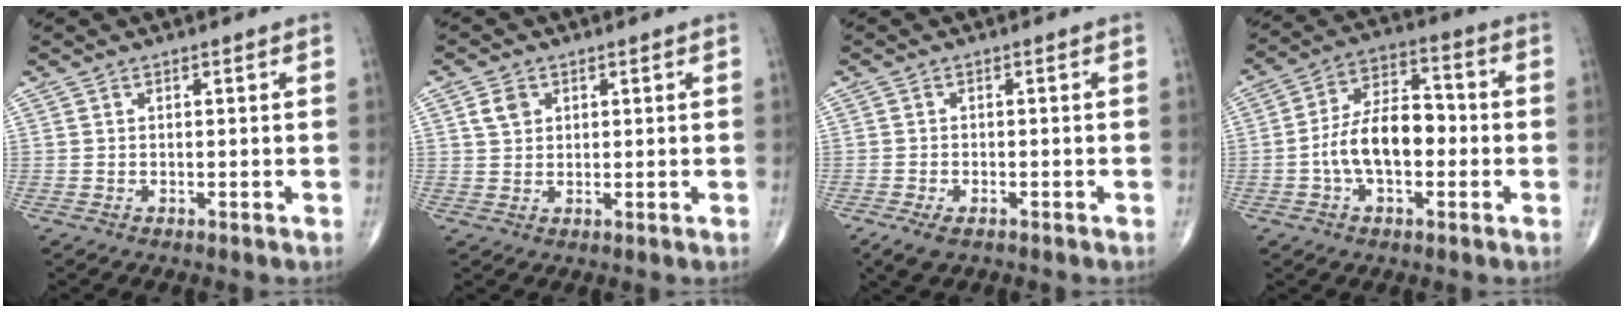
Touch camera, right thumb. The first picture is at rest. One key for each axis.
{"total": 3.3, "fx": 1.3, "fy": 2.5, "fz": 1.6, "tx": -0.019, "ty": -0.002, "tz": 0.026}
{"total": 3.6, "fx": -2.2, "fy": 1.7, "fz": 2.3, "tx": -0.048, "ty": -0.004, "tz": -0.038}
{"total": 12.4, "fx": -2.0, "fy": 7.0, "fz": 10.1, "tx": -0.168, "ty": 0.038, "tz": -0.044}